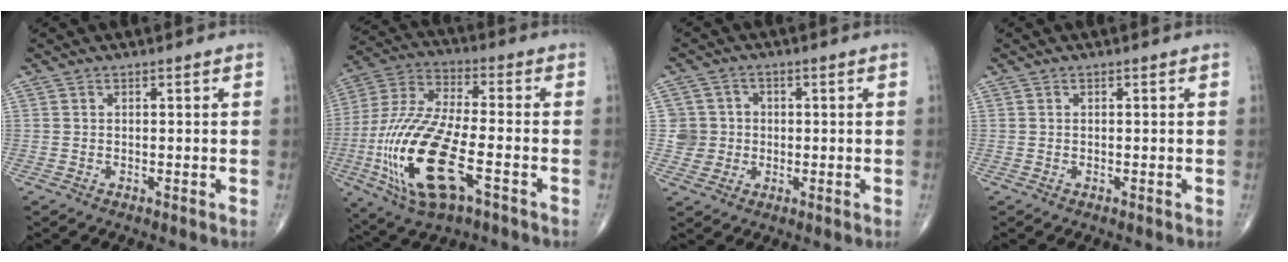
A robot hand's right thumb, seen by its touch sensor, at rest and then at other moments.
{"total": 22.2, "force": [-6.7, 8.4, 19.4], "torque": [-0.437, 0.011, -0.114]}
{"total": 5.1, "force": [-0.2, 5.1, 0.2], "torque": [0.029, 0.010, -0.007]}
{"total": 0.0}